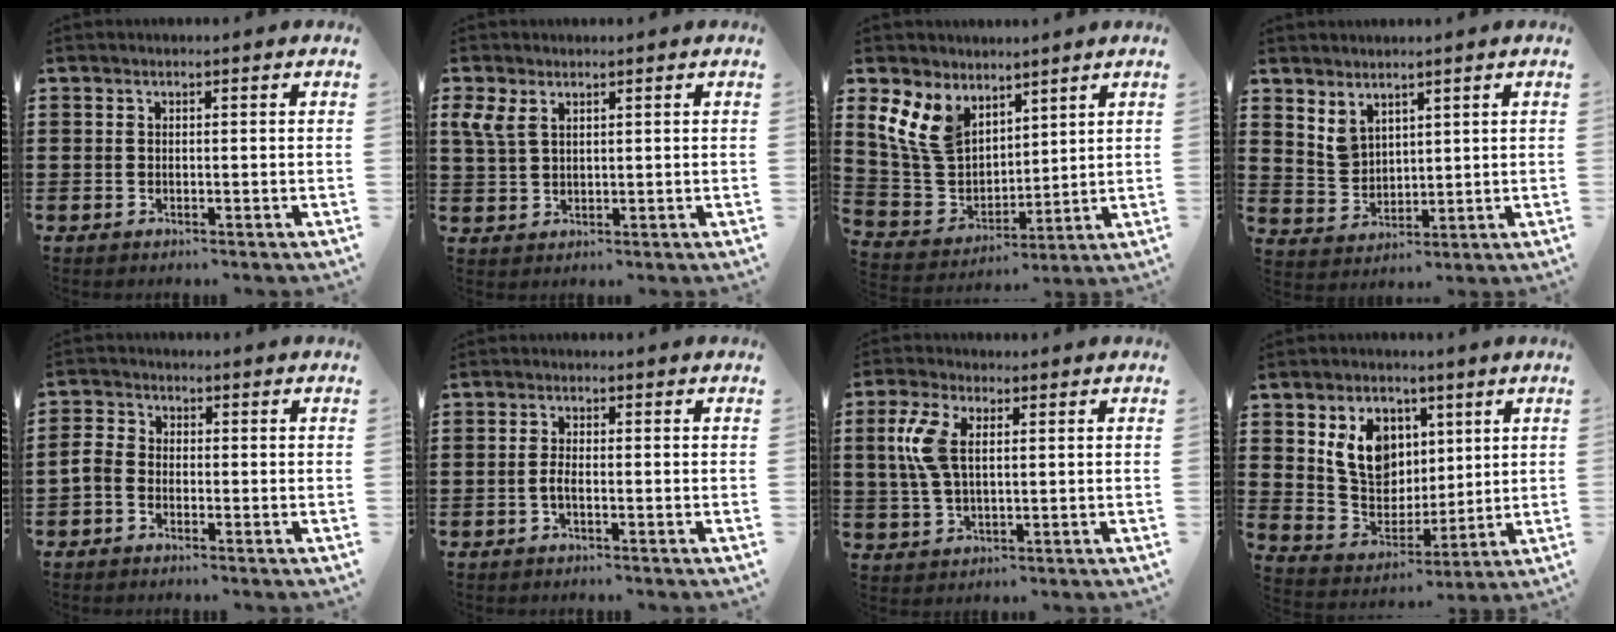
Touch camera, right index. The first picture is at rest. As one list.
[{"total": 3.7, "force": [1.9, 2.0, 2.5], "torque": [-0.066, 0.002, 0.033]}, {"total": 9.3, "force": [5.3, 6.4, 4.1], "torque": [-0.135, -0.017, 0.101]}, {"total": 3.8, "force": [3.1, 2.0, 0.6], "torque": [-0.025, -0.001, 0.062]}, {"total": 2.5, "force": [-1.7, 1.4, 1.1], "torque": [-0.038, 0.000, -0.039]}, {"total": 1.8, "force": [-0.7, 0.4, 1.6], "torque": [-0.044, -0.005, -0.018]}, {"total": 6.8, "force": [1.5, 3.4, 5.7], "torque": [-0.142, 0.004, 0.019]}, {"total": 9.1, "force": [3.6, 7.2, 4.2], "torque": [-0.098, 0.011, 0.068]}]